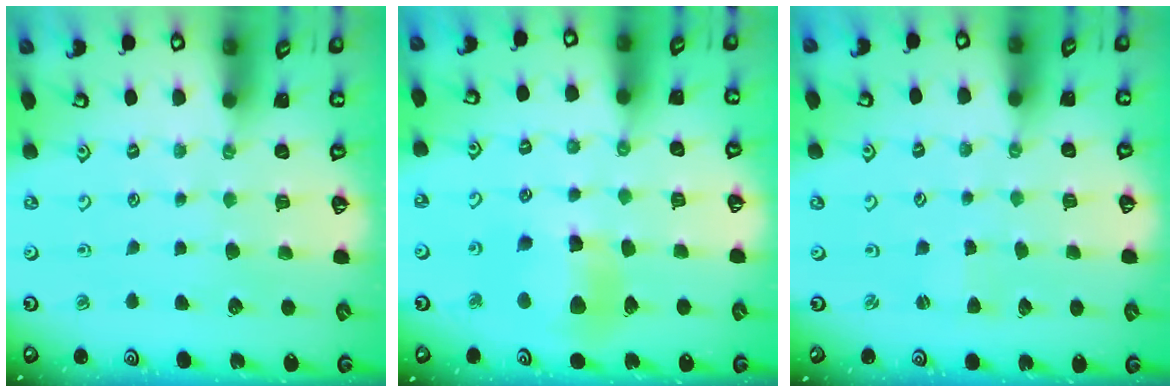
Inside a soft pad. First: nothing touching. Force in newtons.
{"total": 9.8, "press": 9.7, "slide": 1.2}
{"total": 0.5, "press": 0.5, "slide": 0.1}